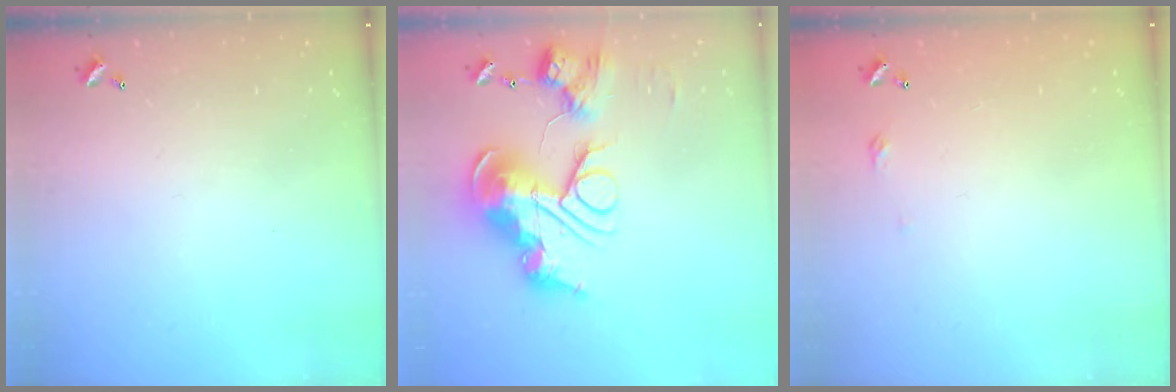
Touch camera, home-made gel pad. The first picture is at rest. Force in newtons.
{"total": 0.9, "press": 0.9, "slide": 0.0}
{"total": 2.7, "press": 2.6, "slide": 0.4}